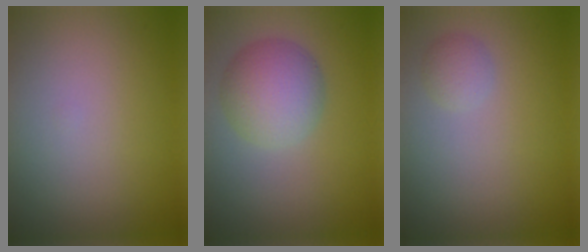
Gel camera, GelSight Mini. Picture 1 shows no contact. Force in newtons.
{"total": 5.2, "press": 5.2, "slide": 0.1}
{"total": 1.3, "press": 1.3, "slide": 0.1}